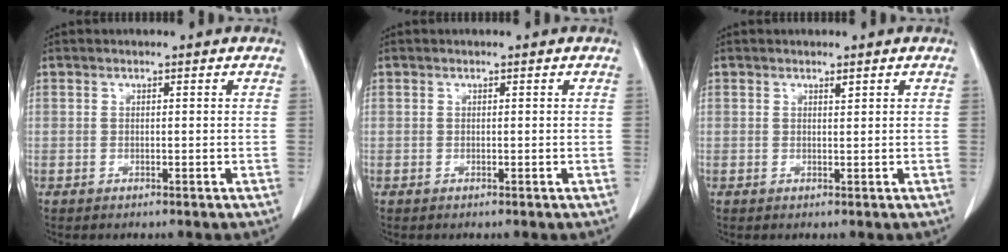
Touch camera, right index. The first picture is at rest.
{"total": 0.0}
{"total": 0.6, "force": [0.4, 0.1, 0.3], "torque": [-0.010, -0.004, 0.008]}